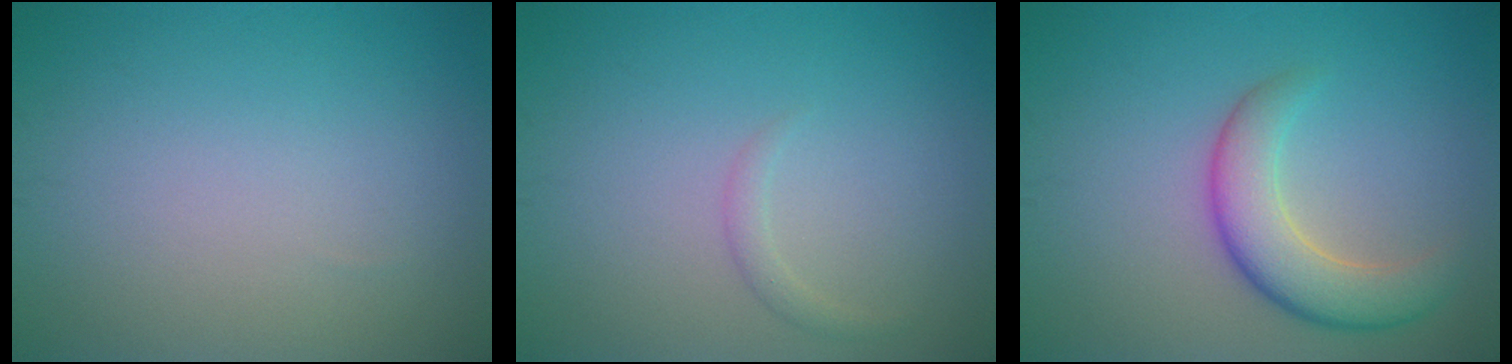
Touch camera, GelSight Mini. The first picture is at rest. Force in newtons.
{"total": 1.0, "press": 1.0, "slide": 0.0}
{"total": 4.8, "press": 4.8, "slide": 0.3}